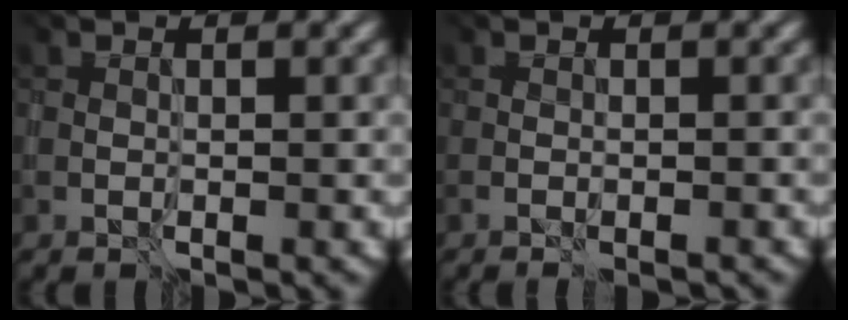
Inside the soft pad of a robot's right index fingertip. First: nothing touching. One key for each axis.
{"total": 0.7, "fx": -0.6, "fy": 0.0, "fz": 0.3, "tx": -0.002, "ty": 0.001, "tz": -0.007}